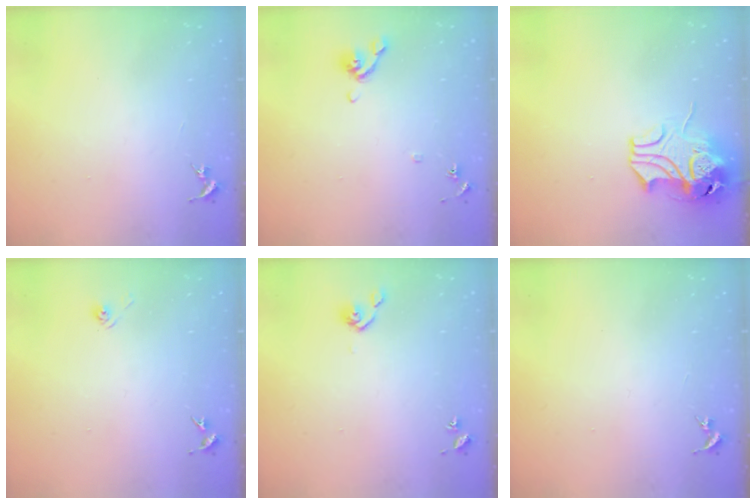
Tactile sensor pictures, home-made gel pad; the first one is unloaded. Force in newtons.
{"total": 7.8, "press": 7.6, "slide": 1.6}
{"total": 11.1, "press": 11.0, "slide": 1.9}
{"total": 3.1, "press": 2.6, "slide": 1.7}
{"total": 4.6, "press": 4.5, "slide": 0.9}
{"total": 0.0}